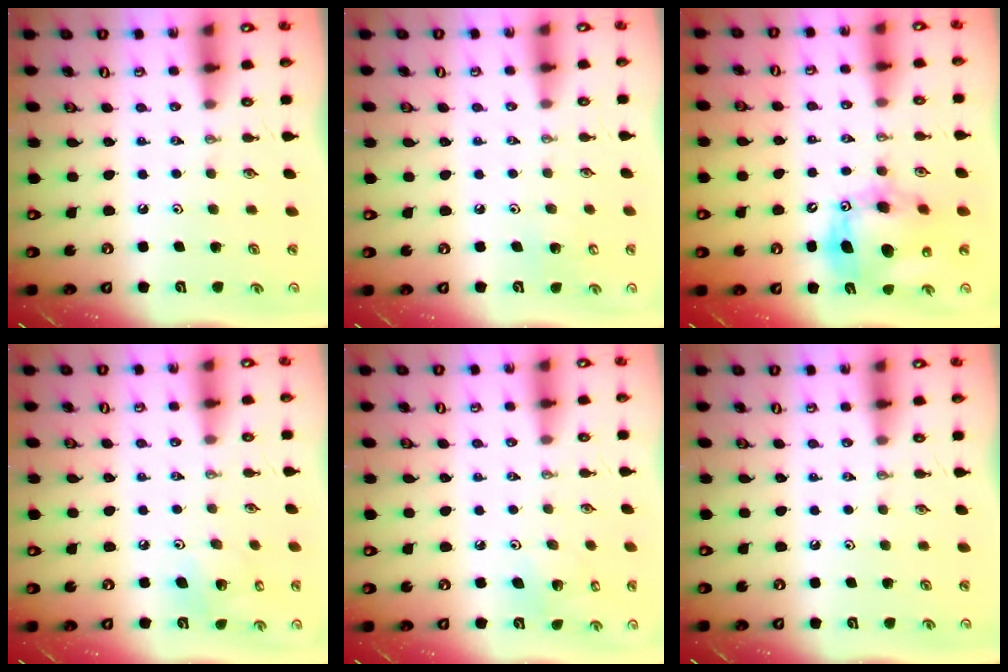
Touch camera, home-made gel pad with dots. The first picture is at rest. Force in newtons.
{"total": 5.6, "press": 5.6, "slide": 0.4}
{"total": 15.0, "press": 14.7, "slide": 2.6}
{"total": 6.4, "press": 6.3, "slide": 1.4}
{"total": 4.7, "press": 4.2, "slide": 2.1}
{"total": 0.0}